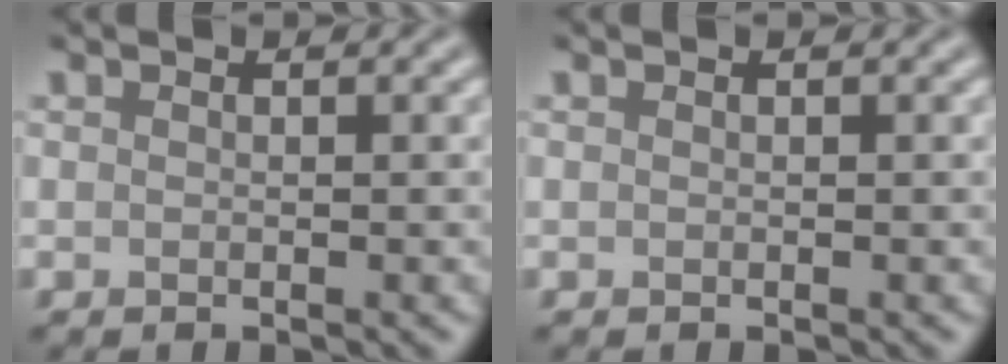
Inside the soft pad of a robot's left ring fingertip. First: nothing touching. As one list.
[{"total": 0.0}]